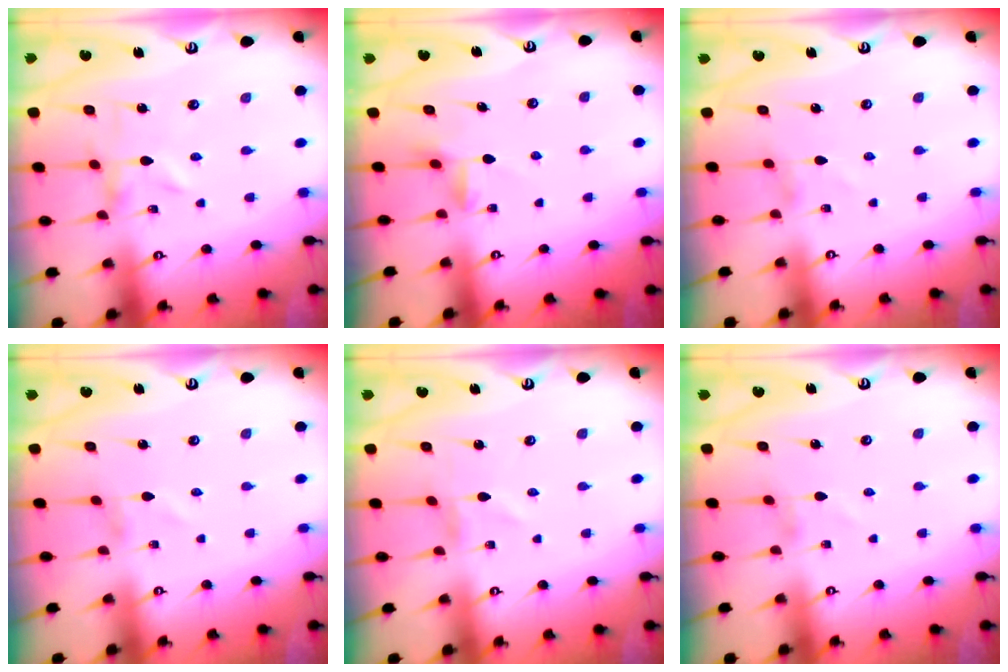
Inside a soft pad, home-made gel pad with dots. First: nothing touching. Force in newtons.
{"total": 4.7, "press": 4.6, "slide": 0.4}
{"total": 0.0}
{"total": 1.3, "press": 1.2, "slide": 0.1}
{"total": 0.0}
{"total": 0.9, "press": 0.9, "slide": 0.1}